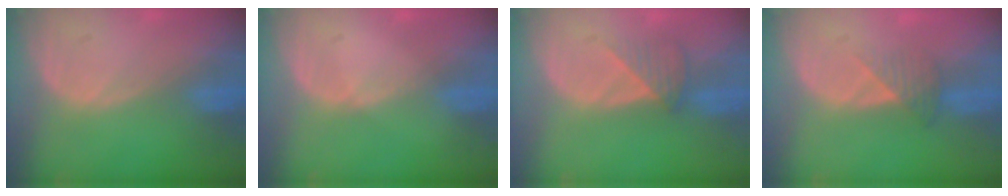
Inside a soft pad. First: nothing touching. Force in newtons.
{"total": 0.6, "press": 0.5, "slide": 0.2}
{"total": 3.4, "press": 3.3, "slide": 0.8}
{"total": 3.3, "press": 3.0, "slide": 1.5}